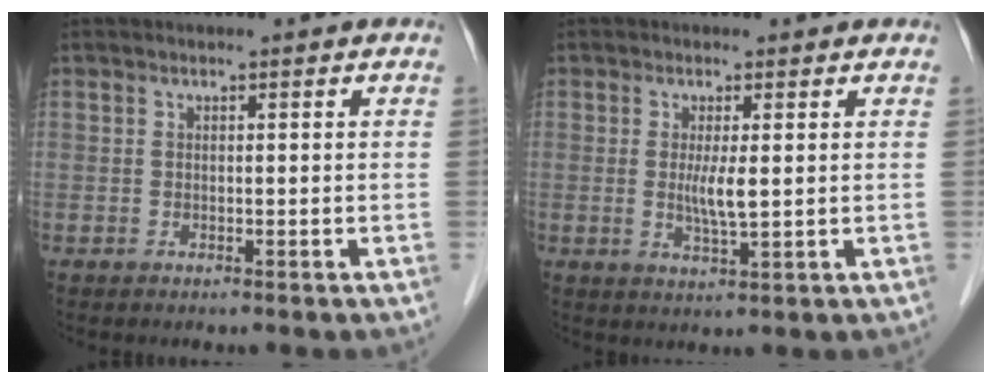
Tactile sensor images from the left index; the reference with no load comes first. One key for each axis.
{"total": 3.5, "fx": 0.3, "fy": 0.3, "fz": 3.5, "tx": -0.070, "ty": -0.007, "tz": 0.008}